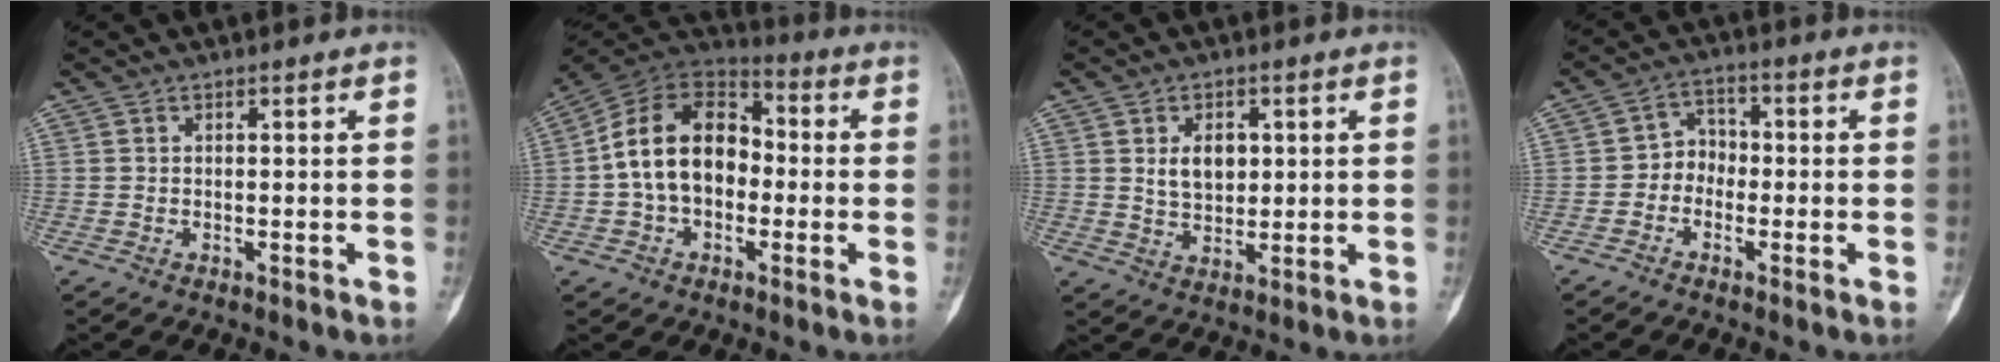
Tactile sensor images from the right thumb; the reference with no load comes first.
{"total": 16.3, "force": [-1.0, 11.3, 11.6], "torque": [-0.178, 0.043, -0.028]}
{"total": 6.0, "force": [1.5, 4.1, 4.2], "torque": [-0.049, -0.010, 0.031]}
{"total": 4.6, "force": [-1.5, 3.9, 2.0], "torque": [-0.001, 0.024, -0.043]}